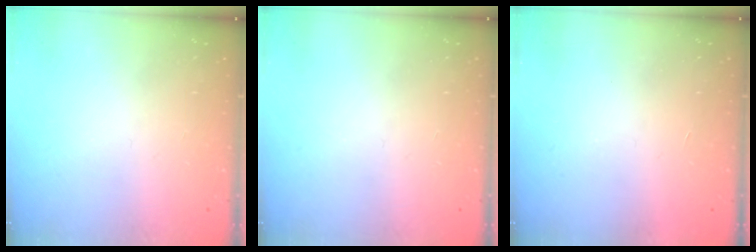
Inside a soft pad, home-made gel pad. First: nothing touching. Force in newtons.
{"total": 0.0}
{"total": 1.7, "press": 1.7, "slide": 0.1}